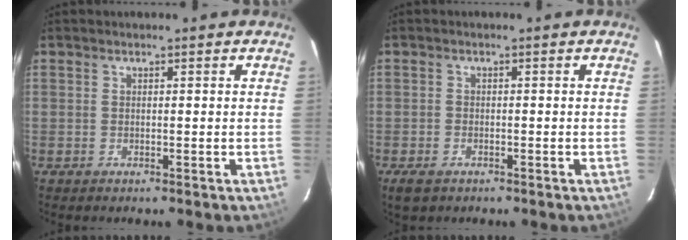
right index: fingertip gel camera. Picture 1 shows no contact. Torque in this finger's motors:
{"motor_torque": [0.08, -0.04, -0.21, -0.06]}